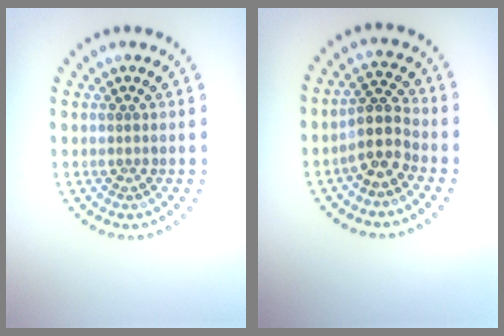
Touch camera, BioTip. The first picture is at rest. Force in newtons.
{"total": 2.9, "press": 2.3, "slide": 1.7}